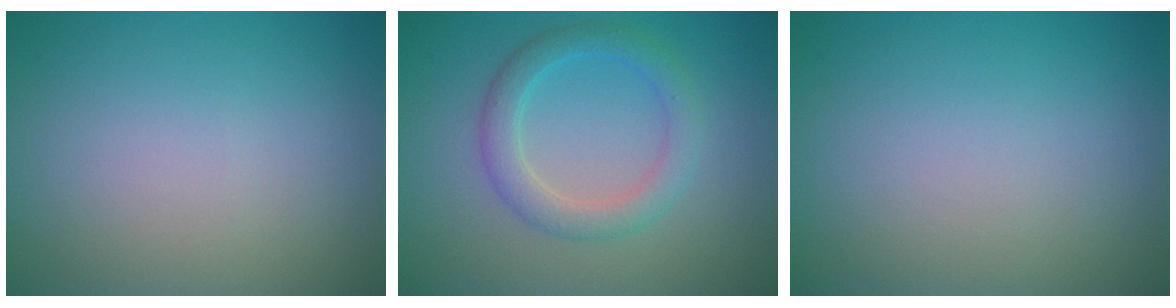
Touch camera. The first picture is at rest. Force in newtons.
{"total": 3.2, "press": 3.2, "slide": 0.0}
{"total": 0.0}